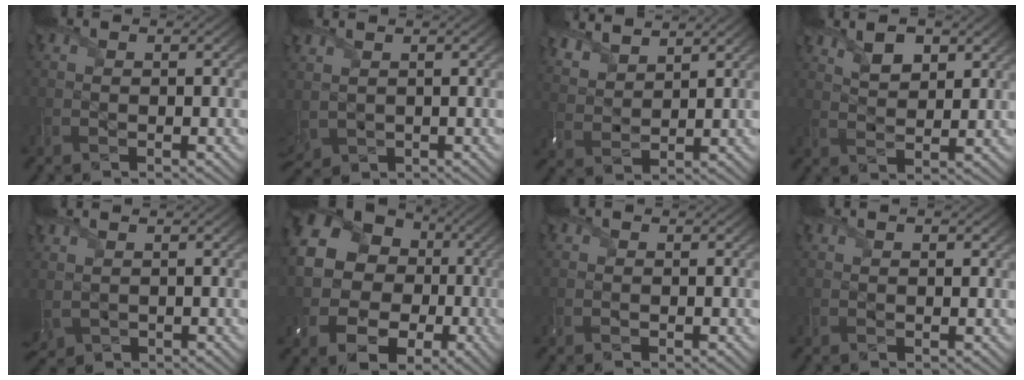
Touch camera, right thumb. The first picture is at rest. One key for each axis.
{"total": 4.0, "fx": 1.0, "fy": 2.8, "fz": 2.7, "tx": -0.097, "ty": -0.008, "tz": 0.025}
{"total": 6.5, "fx": 5.5, "fy": 2.0, "fz": 2.7, "tx": -0.074, "ty": 0.005, "tz": 0.111}
{"total": 5.4, "fx": 3.2, "fy": 2.4, "fz": 3.5, "tx": -0.071, "ty": 0.002, "tz": 0.066}
{"total": 3.5, "fx": 1.1, "fy": 2.3, "fz": 2.4, "tx": -0.079, "ty": -0.003, "tz": 0.028}
{"total": 18.6, "fx": 0.2, "fy": 16.3, "fz": 9.0, "tx": -0.215, "ty": -0.012, "tz": -0.021}
{"total": 0.6, "fx": 0.2, "fy": 0.5, "fz": 0.2, "tx": -0.002, "ty": -0.001, "tz": 0.005}
{"total": 1.4, "fx": 0.9, "fy": 0.5, "fz": 1.0, "tx": -0.020, "ty": -0.002, "tz": 0.015}